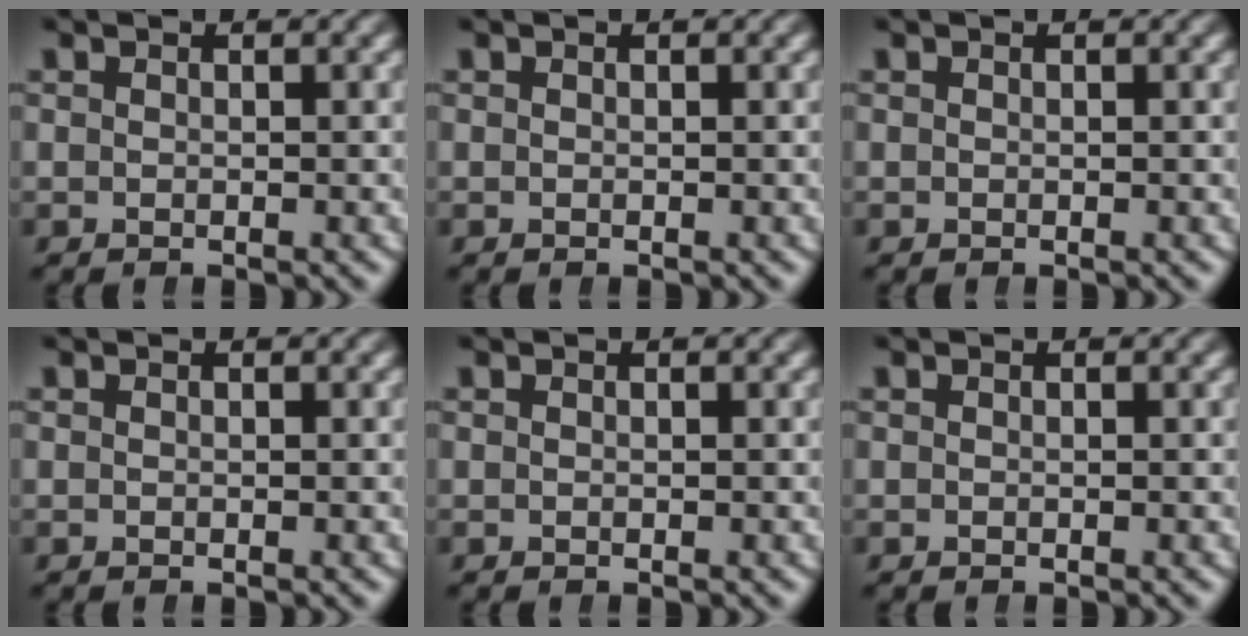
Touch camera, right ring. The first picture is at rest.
{"total": 0.0}
{"total": 0.0}
{"total": 0.0}
{"total": 0.0}
{"total": 0.0}